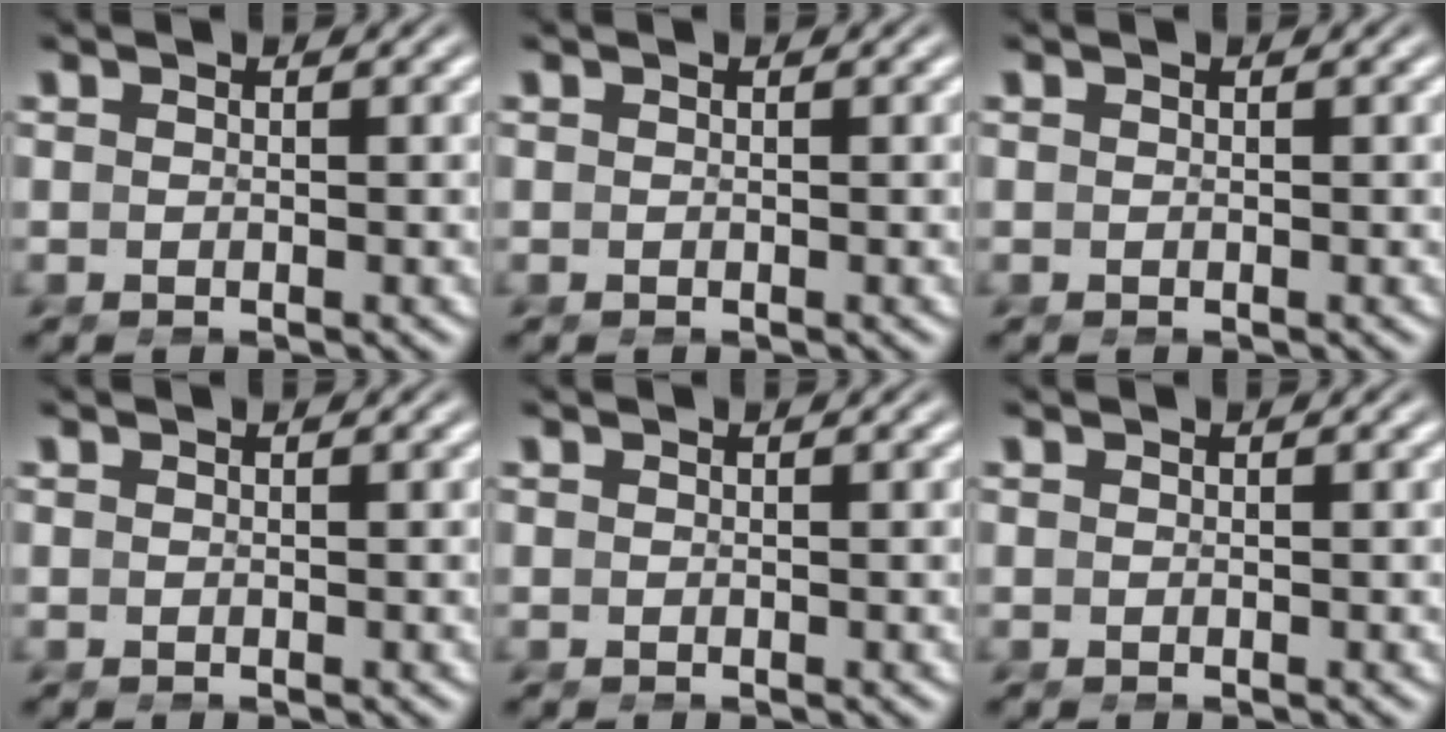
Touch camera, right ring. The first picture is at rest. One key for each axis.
{"total": 0.0}
{"total": 0.0}
{"total": 0.0}
{"total": 0.0}
{"total": 0.0}